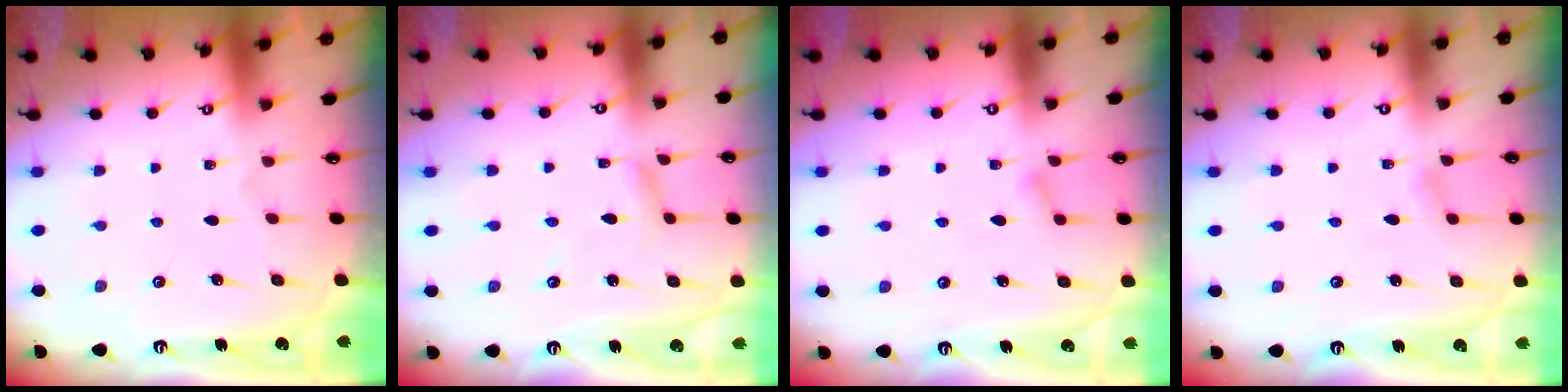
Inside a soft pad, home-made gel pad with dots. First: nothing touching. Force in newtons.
{"total": 2.5, "press": 2.5, "slide": 0.1}
{"total": 5.2, "press": 5.2, "slide": 0.4}
{"total": 2.7, "press": 2.6, "slide": 0.4}